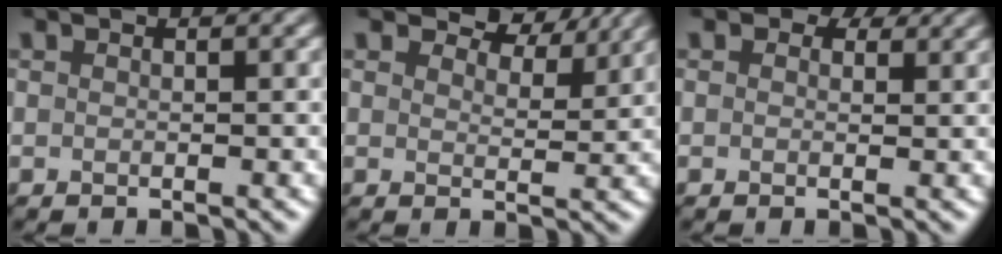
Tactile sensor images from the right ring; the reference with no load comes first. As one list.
[{"total": 4.7, "force": [4.0, 1.6, 1.9], "torque": [-0.037, 0.002, 0.050]}, {"total": 2.3, "force": [1.4, 1.3, 1.3], "torque": [-0.021, -0.003, 0.010]}]